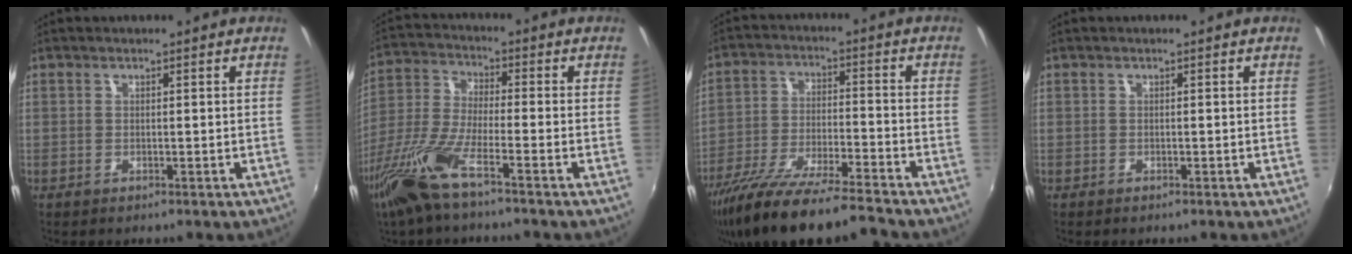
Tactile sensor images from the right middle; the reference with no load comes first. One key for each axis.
{"total": 12.0, "fx": -7.5, "fy": 2.0, "fz": 9.2, "tx": -0.209, "ty": -0.022, "tz": -0.152}
{"total": 15.6, "fx": -13.2, "fy": 1.0, "fz": 8.2, "tx": -0.168, "ty": -0.033, "tz": -0.236}
{"total": 0.0}